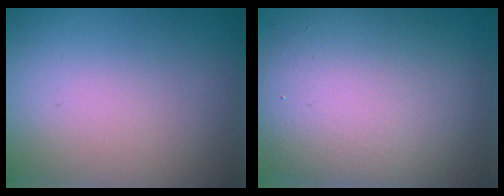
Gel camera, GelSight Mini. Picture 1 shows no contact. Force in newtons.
{"total": 10.5, "press": 10.5, "slide": 0.1}